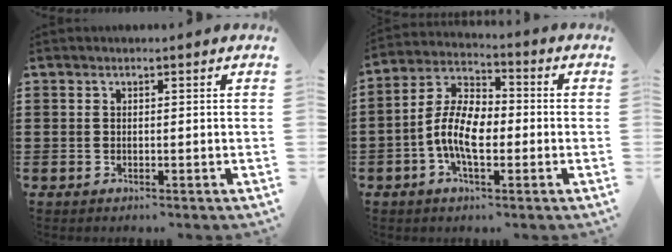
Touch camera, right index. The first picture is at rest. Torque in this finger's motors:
{"motor_torque": [2.14, 0.00, 0.89, 0.09]}